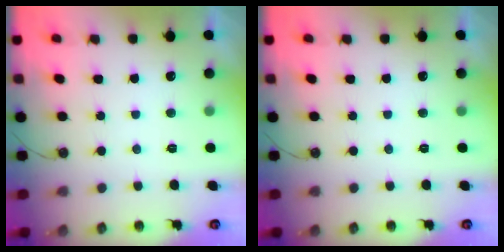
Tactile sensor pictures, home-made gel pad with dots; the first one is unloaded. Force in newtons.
{"total": 0.0}